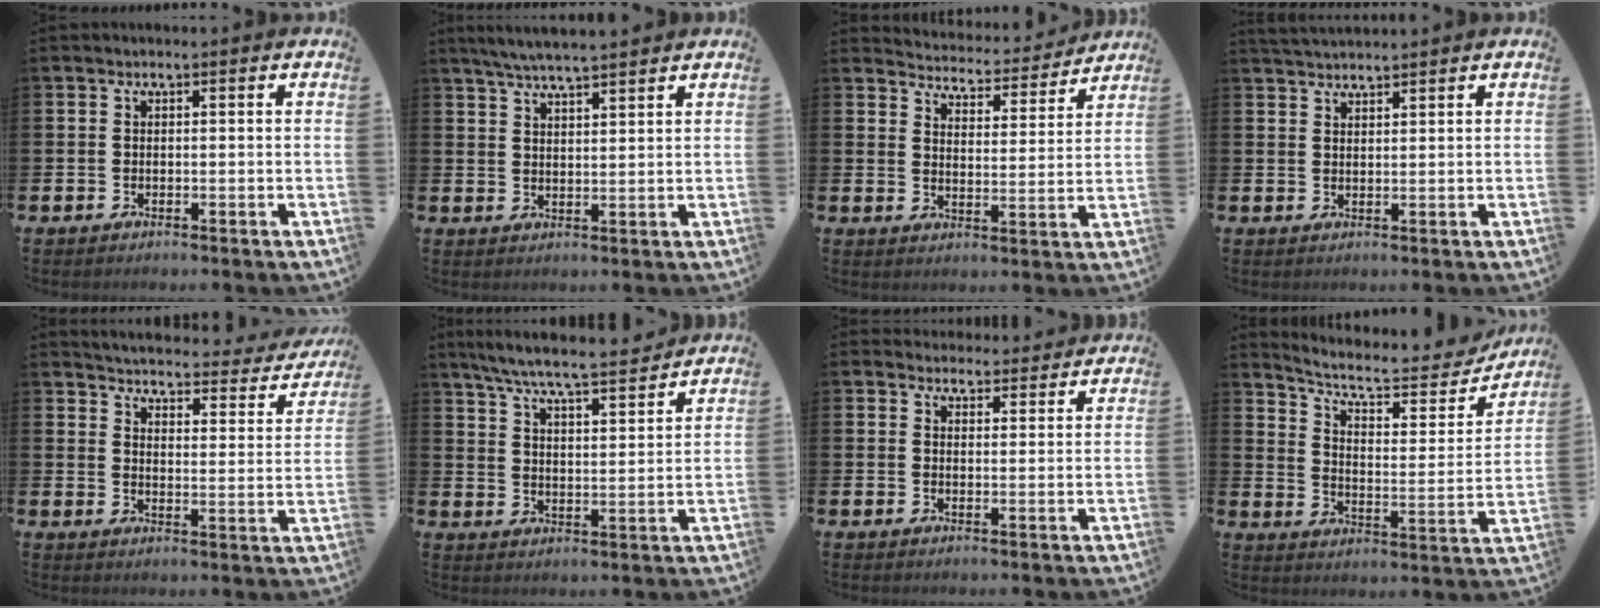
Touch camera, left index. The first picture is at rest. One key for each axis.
{"total": 4.8, "fx": 4.6, "fy": 0.1, "fz": 1.4, "tx": -0.037, "ty": -0.015, "tz": 0.082}
{"total": 4.7, "fx": 4.6, "fy": 0.8, "fz": 0.1, "tx": -0.021, "ty": -0.041, "tz": 0.076}
{"total": 2.5, "fx": 2.4, "fy": 0.3, "fz": 0.1, "tx": -0.006, "ty": -0.007, "tz": 0.045}
{"total": 3.6, "fx": 3.5, "fy": 0.7, "fz": 0.5, "tx": -0.027, "ty": -0.036, "tz": 0.051}
{"total": 7.3, "fx": 6.9, "fy": 0.2, "fz": 2.5, "tx": -0.075, "ty": -0.045, "tz": 0.120}
{"total": 3.6, "fx": 3.5, "fy": 1.1, "fz": -0.2, "tx": 0.004, "ty": -0.020, "tz": 0.062}
{"total": 7.6, "fx": 6.6, "fy": 2.3, "fz": 3.1, "tx": -0.080, "ty": -0.047, "tz": 0.106}